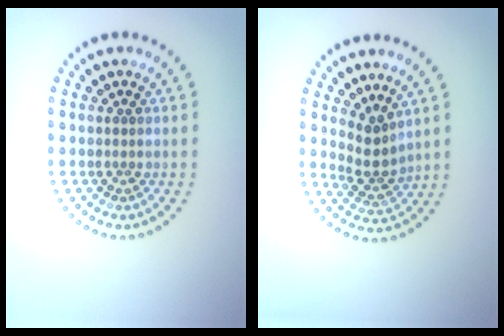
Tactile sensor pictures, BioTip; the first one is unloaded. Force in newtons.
{"total": 2.7, "press": 1.9, "slide": 2.0}